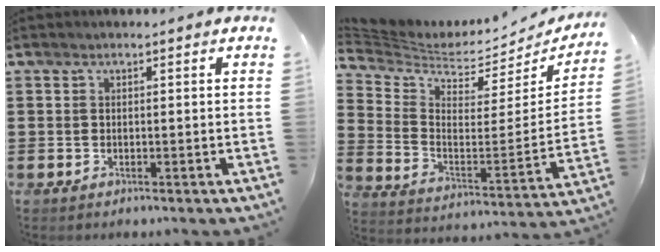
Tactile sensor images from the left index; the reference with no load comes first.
{"total": 3.9, "force": [3.7, 1.0, 0.7], "torque": [-0.045, -0.051, 0.059]}